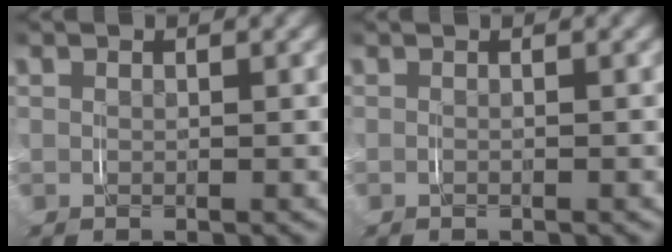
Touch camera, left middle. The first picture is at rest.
{"total": 0.5, "force": [-0.3, -0.4, -0.2], "torque": [0.004, -0.001, -0.007]}